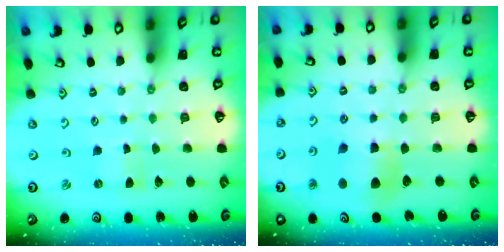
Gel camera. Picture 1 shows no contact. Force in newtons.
{"total": 7.6, "press": 7.5, "slide": 1.0}